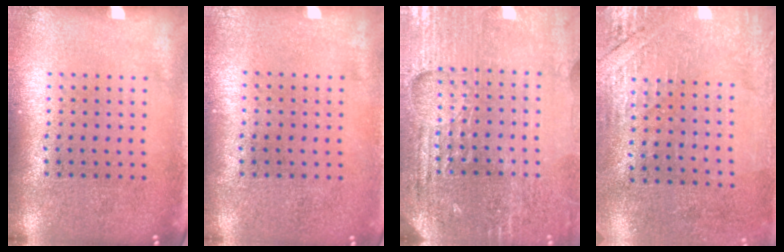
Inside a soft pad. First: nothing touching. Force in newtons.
{"total": 0.0}
{"total": 4.7, "press": 4.4, "slide": 1.7}
{"total": 2.8, "press": 2.5, "slide": 1.3}